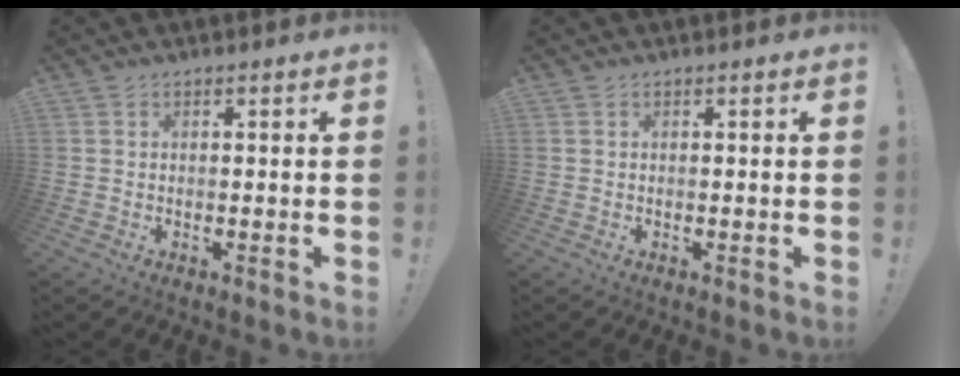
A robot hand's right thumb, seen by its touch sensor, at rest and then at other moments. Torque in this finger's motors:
{"motor_torque": [0.01, 0.01, -0.11, 0.07, 0.00]}